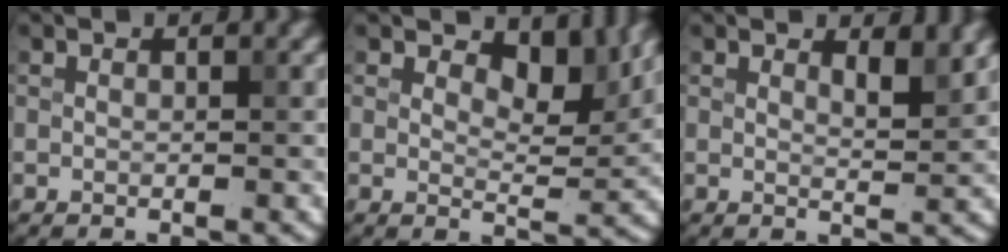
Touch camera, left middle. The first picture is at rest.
{"total": 4.6, "force": [2.9, 2.0, 3.0], "torque": [-0.044, -0.008, 0.037]}
{"total": 2.1, "force": [1.4, 0.5, 1.4], "torque": [-0.017, -0.005, 0.024]}